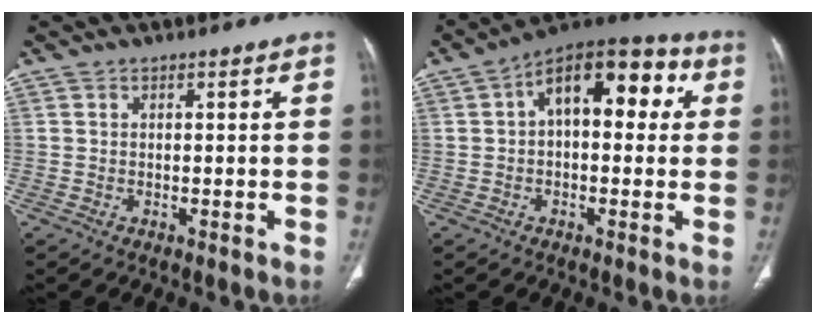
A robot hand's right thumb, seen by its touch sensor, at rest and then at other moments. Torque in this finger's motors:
{"motor_torque": [1.20, 3.82, 1.59, -0.21, 0.10]}